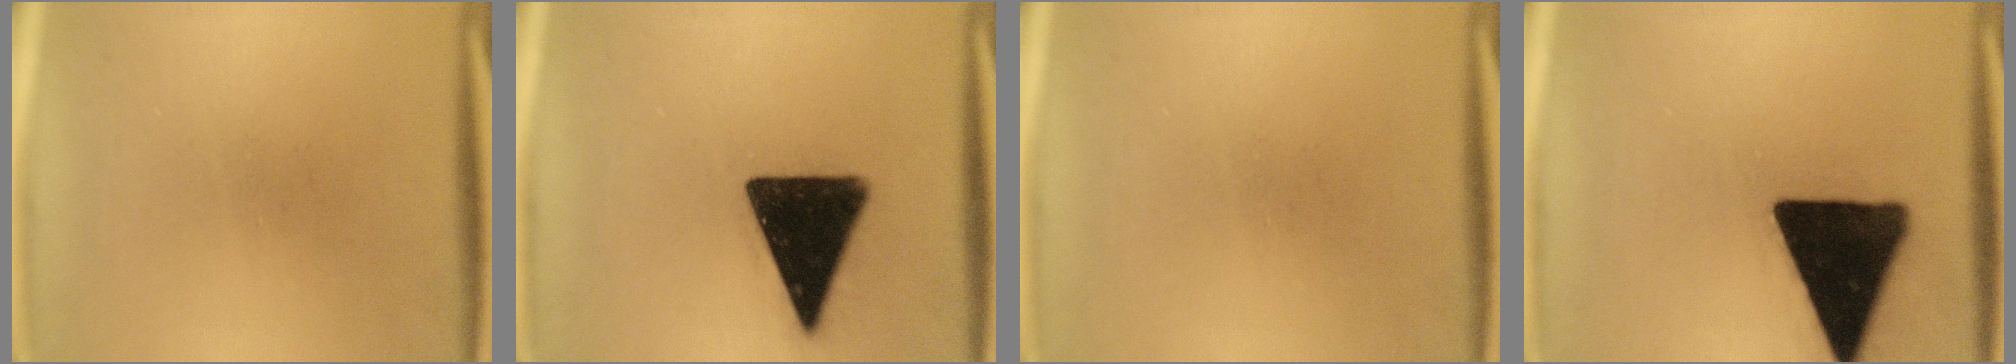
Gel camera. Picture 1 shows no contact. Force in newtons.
{"total": 16.8}
{"total": 0.0}
{"total": 19.8}